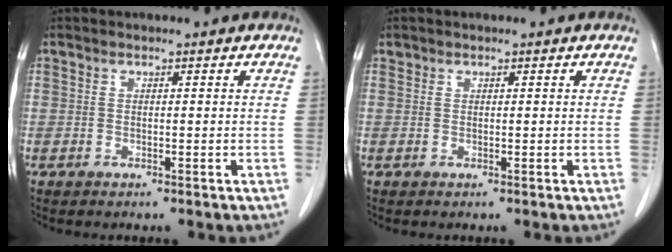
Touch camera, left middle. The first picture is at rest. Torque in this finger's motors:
{"motor_torque": [0.01, 0.09, -0.11, 0.00]}